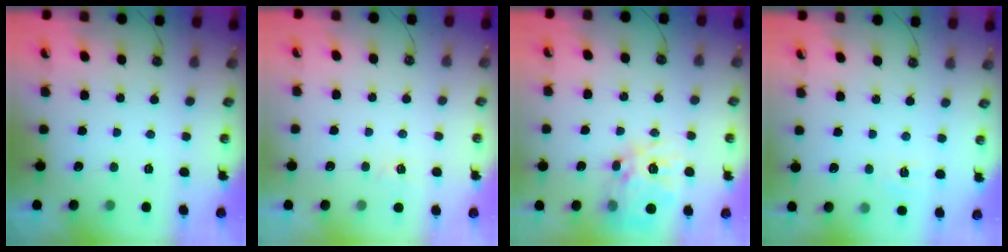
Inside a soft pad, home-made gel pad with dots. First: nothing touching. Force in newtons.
{"total": 3.0, "press": 3.0, "slide": 0.3}
{"total": 15.5, "press": 15.4, "slide": 1.3}
{"total": 5.6, "press": 5.6, "slide": 0.7}